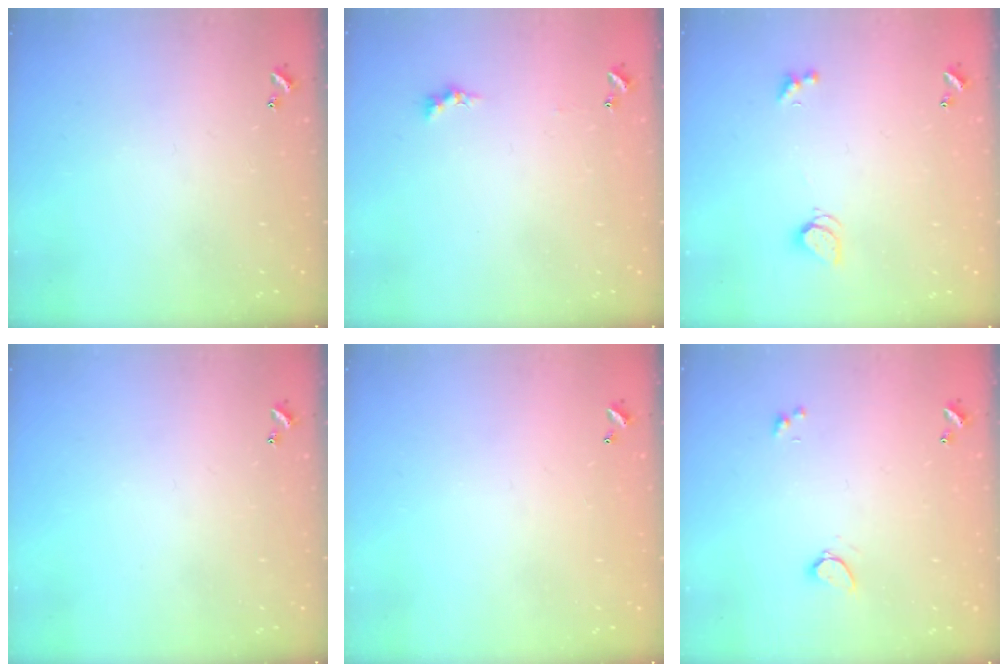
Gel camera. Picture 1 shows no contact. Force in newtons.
{"total": 0.0}
{"total": 2.0, "press": 2.0, "slide": 0.5}
{"total": 0.0}
{"total": 2.9, "press": 2.9, "slide": 0.1}
{"total": 0.6, "press": 0.6, "slide": 0.2}